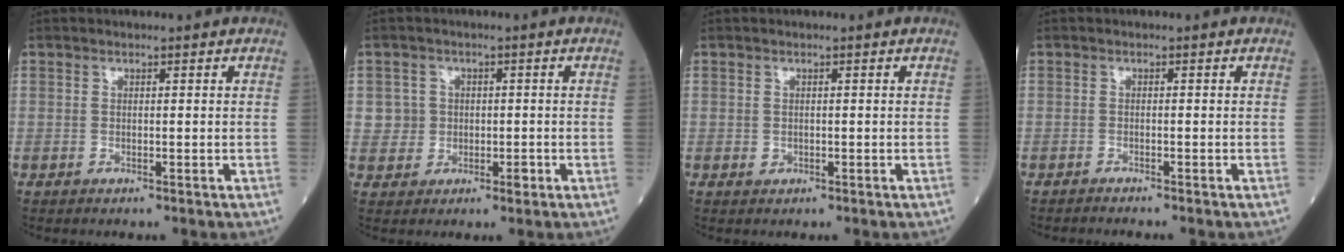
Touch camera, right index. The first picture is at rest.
{"total": 3.4, "force": [0.2, 3.4, 0.4], "torque": [0.005, 0.008, 0.009]}
{"total": 0.7, "force": [-0.1, 0.6, 0.3], "torque": [-0.005, 0.001, -0.001]}
{"total": 1.9, "force": [-1.8, -0.3, 0.6], "torque": [-0.008, -0.001, -0.025]}